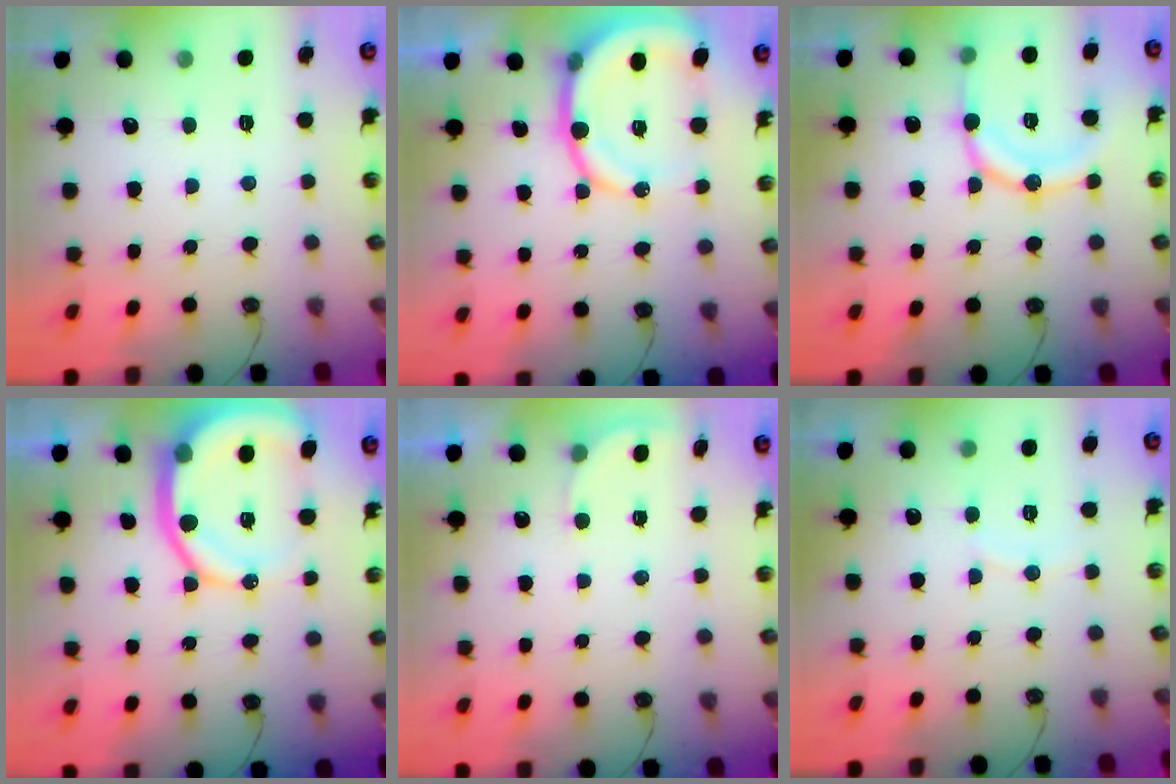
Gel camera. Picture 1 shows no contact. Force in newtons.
{"total": 13.1, "press": 12.9, "slide": 2.6}
{"total": 15.7, "press": 15.3, "slide": 3.3}
{"total": 13.7, "press": 13.6, "slide": 1.8}
{"total": 2.3, "press": 2.3, "slide": 0.5}
{"total": 3.4, "press": 3.4, "slide": 0.3}